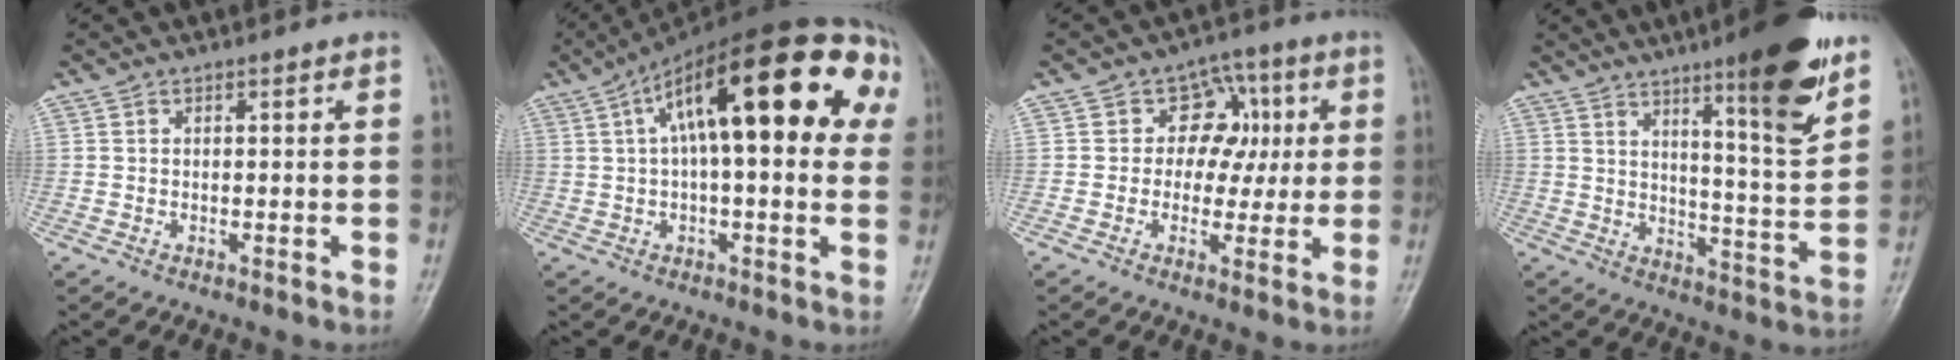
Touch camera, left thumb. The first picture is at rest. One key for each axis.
{"total": 26.0, "fx": 7.0, "fy": 9.4, "fz": 23.2, "tx": -0.337, "ty": 0.055, "tz": 0.096}
{"total": 8.5, "fx": 1.2, "fy": 7.0, "fz": 4.7, "tx": -0.004, "ty": 0.011, "tz": 0.009}
{"total": 15.5, "fx": 9.5, "fy": 2.1, "fz": 12.1, "tx": -0.160, "ty": -0.062, "tz": 0.145}